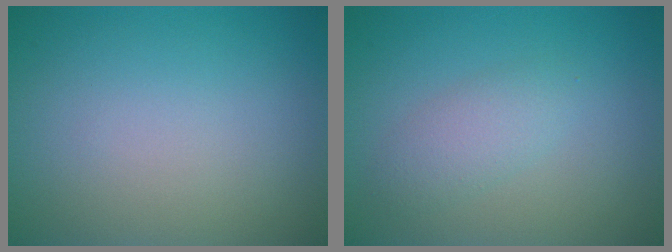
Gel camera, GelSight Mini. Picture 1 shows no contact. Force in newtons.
{"total": 2.2, "press": 2.2, "slide": 0.1}